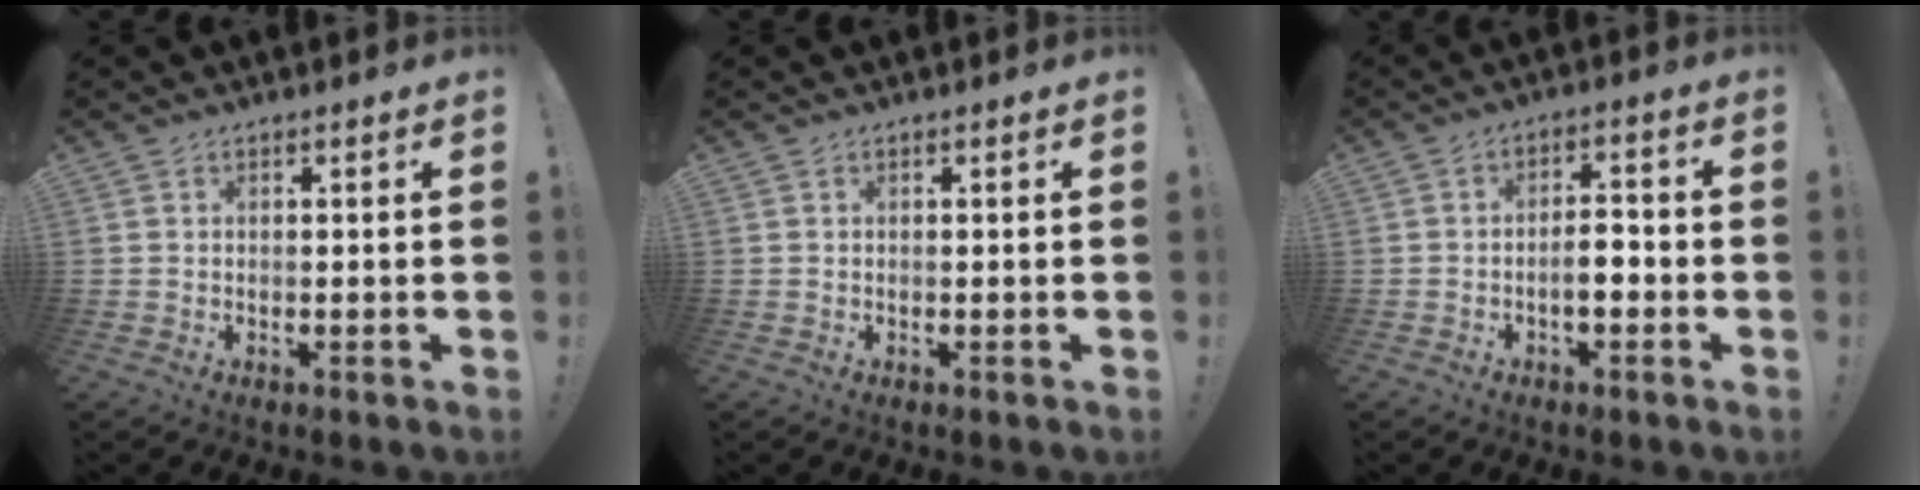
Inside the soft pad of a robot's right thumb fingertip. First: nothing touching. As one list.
[{"total": 0.0}, {"total": 5.9, "force": [-2.2, 2.5, 4.9], "torque": [-0.083, 0.009, -0.041]}]